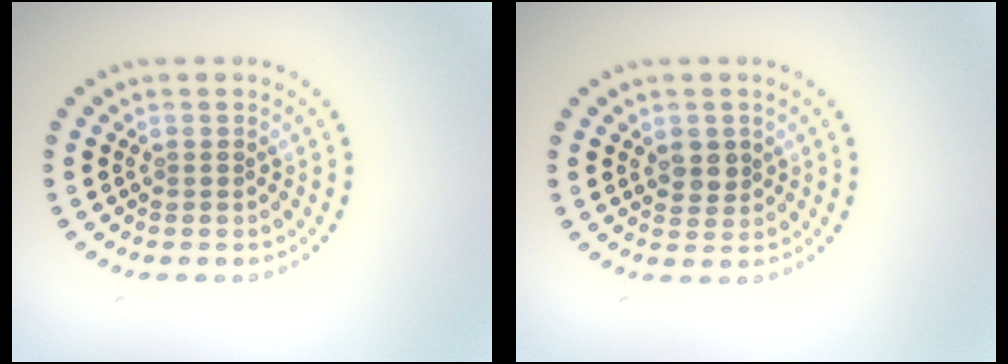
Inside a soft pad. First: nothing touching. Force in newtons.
{"total": 1.8, "press": 1.7, "slide": 0.4}